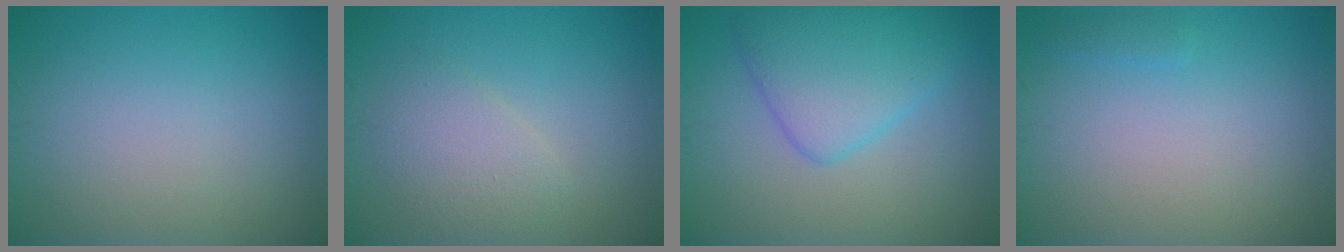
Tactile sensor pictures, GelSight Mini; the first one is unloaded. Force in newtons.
{"total": 2.6, "press": 2.6, "slide": 0.2}
{"total": 5.3, "press": 5.3, "slide": 0.2}
{"total": 0.7, "press": 0.7, "slide": 0.0}